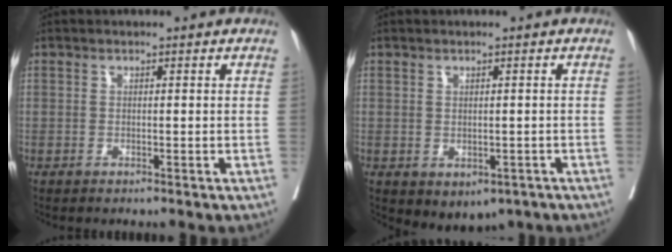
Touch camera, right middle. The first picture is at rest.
{"total": 4.5, "force": [-2.2, 3.1, 2.4], "torque": [-0.017, -0.001, -0.020]}